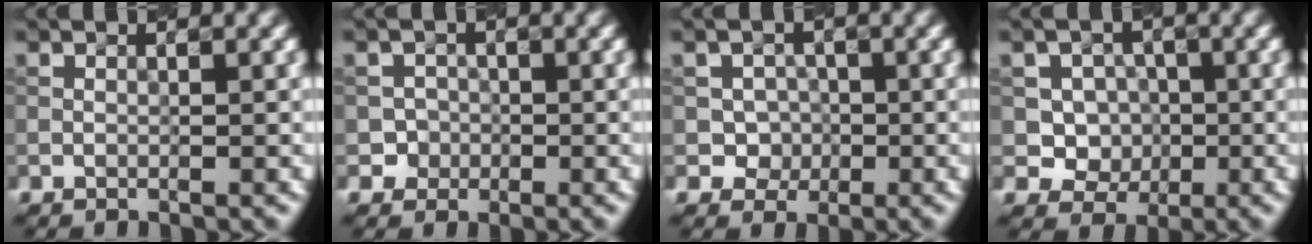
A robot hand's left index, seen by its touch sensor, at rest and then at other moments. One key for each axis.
{"total": 1.7, "fx": -0.6, "fy": 1.7, "fz": -0.1, "tx": 0.019, "ty": 0.004, "tz": -0.009}
{"total": 2.2, "fx": -0.4, "fy": 2.1, "fz": 0.6, "tx": 0.006, "ty": 0.000, "tz": -0.014}
{"total": 4.0, "fx": 0.1, "fy": 3.7, "fz": 1.6, "tx": -0.014, "ty": 0.004, "tz": -0.010}